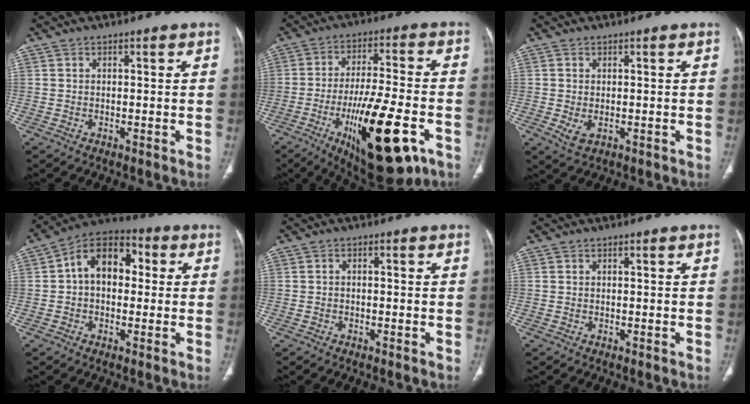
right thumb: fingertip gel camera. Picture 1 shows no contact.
{"total": 21.2, "force": [-8.7, 6.9, 18.0], "torque": [-0.282, 0.022, -0.126]}
{"total": 2.7, "force": [-0.5, 1.7, 2.1], "torque": [-0.045, -0.005, -0.001]}
{"total": 12.2, "force": [1.7, 8.2, 9.0], "torque": [-0.117, 0.033, 0.014]}
{"total": 0.6, "force": [-0.3, 0.4, 0.4], "torque": [-0.004, 0.002, -0.008]}
{"total": 0.0}